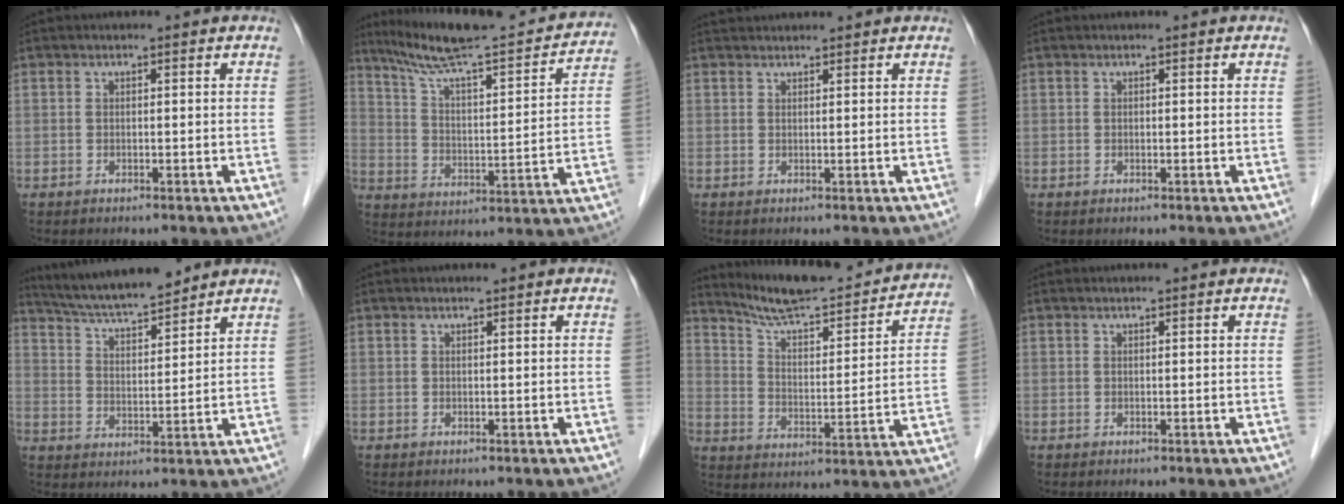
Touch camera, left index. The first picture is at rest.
{"total": 23.1, "force": [20.6, 2.2, 10.1], "torque": [-0.162, -0.008, 0.294]}
{"total": 2.6, "force": [2.6, 0.3, 0.3], "torque": [-0.007, 0.031, 0.046]}
{"total": 0.0}
{"total": 11.6, "force": [10.7, 1.0, 4.6], "torque": [-0.083, 0.014, 0.185]}
{"total": 0.7, "force": [0.7, -0.1, 0.1], "torque": [-0.007, 0.005, 0.015]}
{"total": 20.7, "force": [19.1, 2.2, 7.6], "torque": [-0.116, -0.022, 0.270]}
{"total": 1.0, "force": [0.9, 0.0, 0.3], "torque": [-0.006, 0.012, 0.018]}